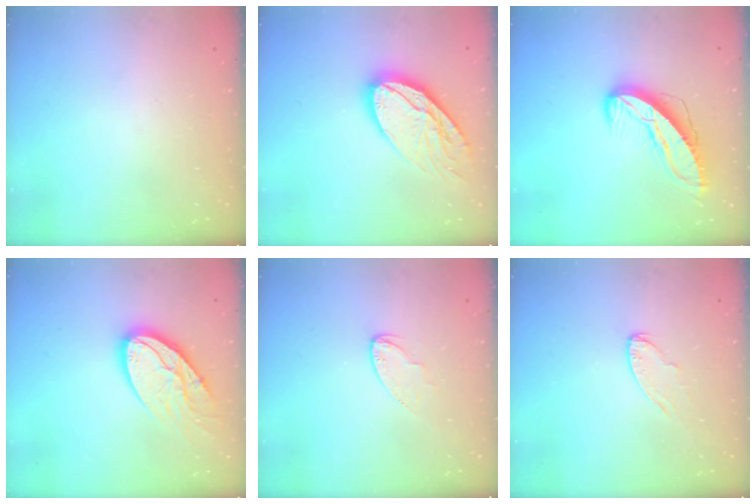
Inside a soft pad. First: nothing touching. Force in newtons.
{"total": 16.2, "press": 16.1, "slide": 0.7}
{"total": 10.0, "press": 10.0, "slide": 1.1}
{"total": 15.6, "press": 15.5, "slide": 1.7}
{"total": 5.3, "press": 5.3, "slide": 0.5}
{"total": 6.4, "press": 6.3, "slide": 0.5}